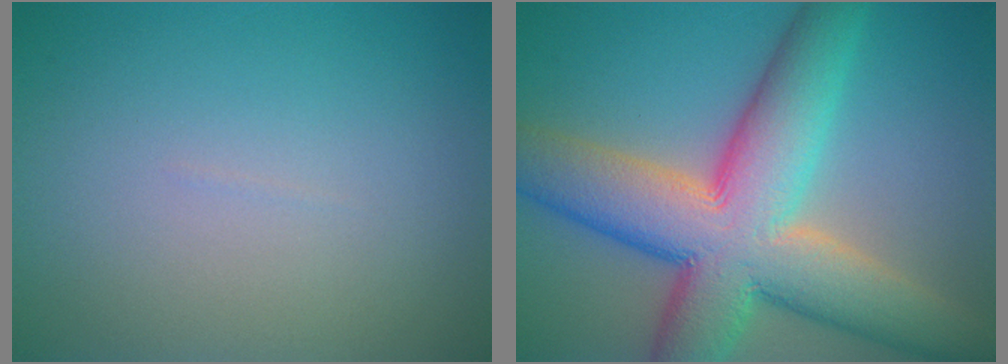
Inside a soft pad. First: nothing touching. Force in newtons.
{"total": 12.9, "press": 12.9, "slide": 0.7}